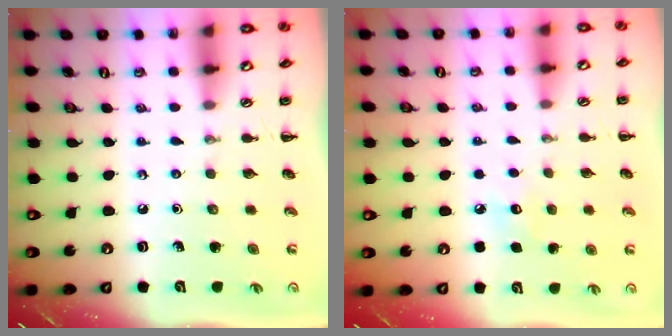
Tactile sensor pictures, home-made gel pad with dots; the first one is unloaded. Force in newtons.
{"total": 6.2, "press": 5.9, "slide": 1.7}